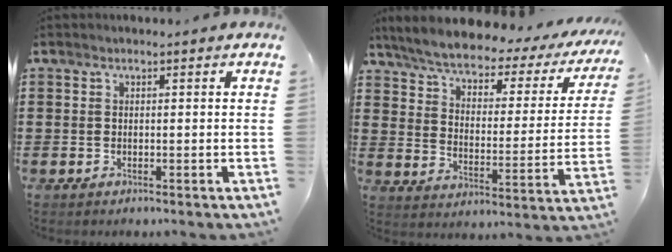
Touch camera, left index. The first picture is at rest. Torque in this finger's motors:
{"motor_torque": [2.14, 0.00, 0.51, 0.05]}